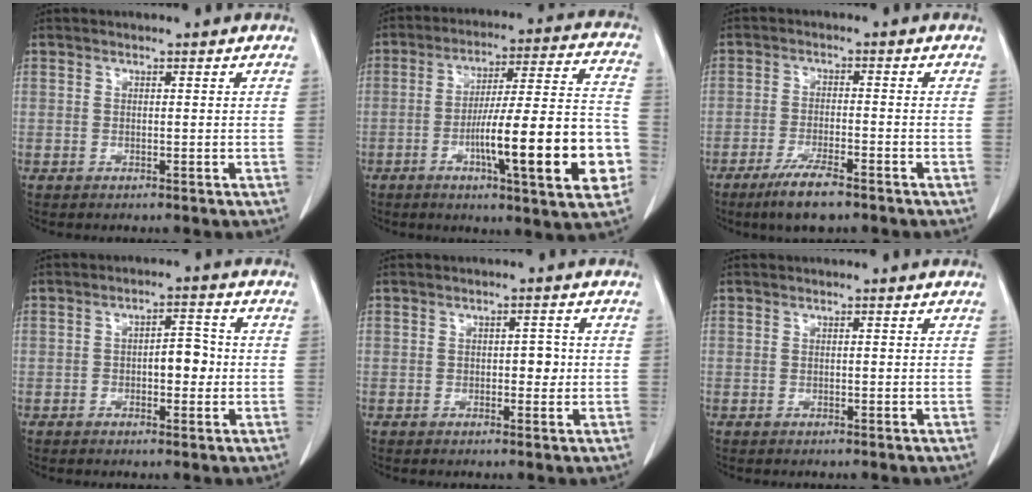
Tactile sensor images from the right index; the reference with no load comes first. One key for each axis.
{"total": 20.1, "fx": -5.9, "fy": 1.9, "fz": 19.1, "tx": -0.244, "ty": 0.015, "tz": -0.080}
{"total": 6.7, "fx": -4.8, "fy": 0.9, "fz": 4.6, "tx": -0.087, "ty": -0.013, "tz": -0.081}
{"total": 4.4, "fx": -0.4, "fy": 2.1, "fz": 3.9, "tx": -0.047, "ty": 0.016, "tz": -0.003}
{"total": 2.4, "fx": 0.0, "fy": 1.4, "fz": 2.0, "tx": -0.016, "ty": 0.007, "tz": 0.002}
{"total": 0.0}